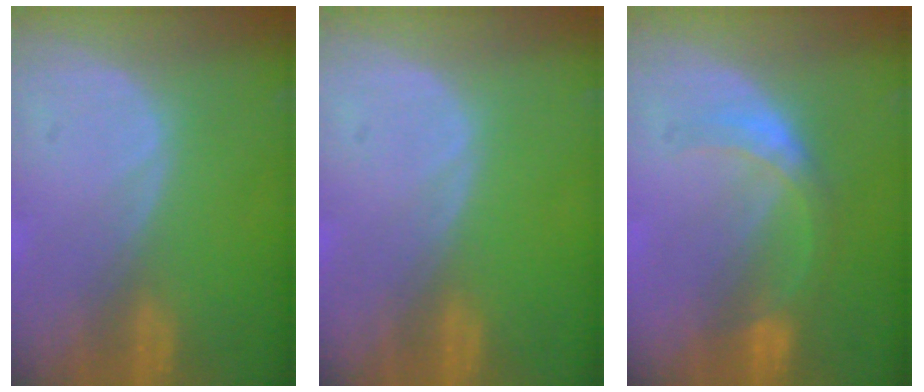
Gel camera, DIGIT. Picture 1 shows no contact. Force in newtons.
{"total": 0.0}
{"total": 5.5, "press": 4.8, "slide": 2.8}